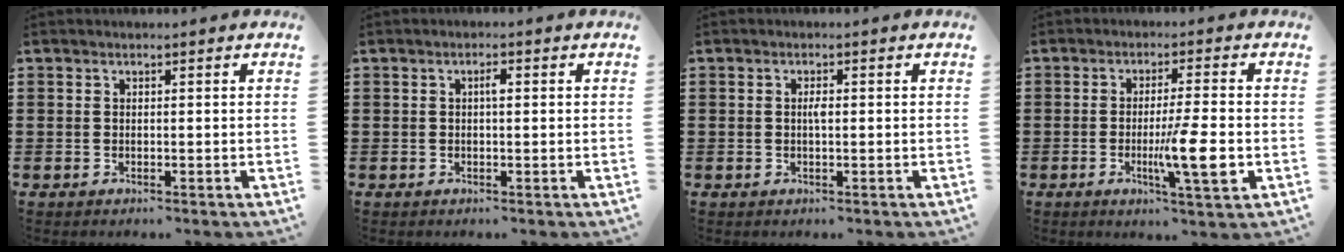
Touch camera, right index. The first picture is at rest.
{"total": 1.4, "force": [0.2, 0.4, 1.3], "torque": [-0.026, 0.004, 0.001]}
{"total": 1.4, "force": [0.0, 0.4, 1.4], "torque": [-0.027, 0.002, -0.001]}
{"total": 8.5, "force": [-2.0, 0.8, 8.3], "torque": [-0.147, -0.015, -0.035]}